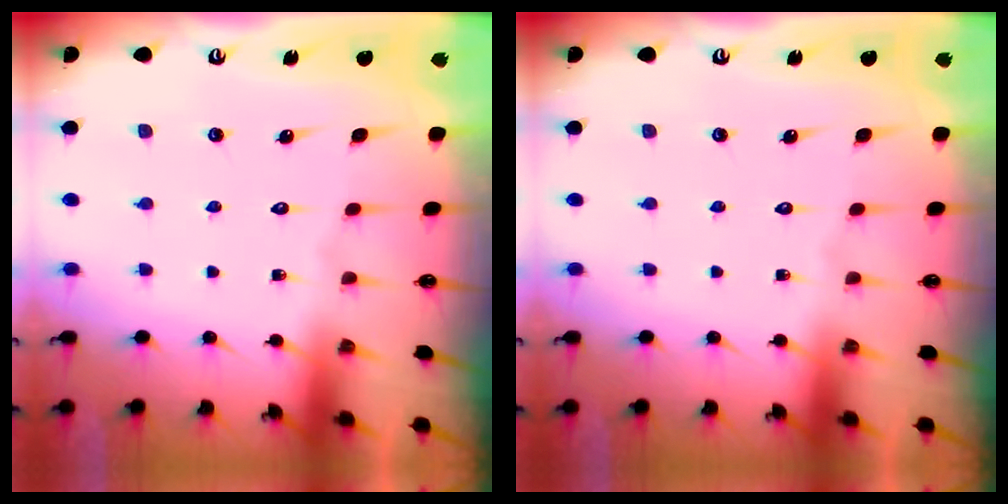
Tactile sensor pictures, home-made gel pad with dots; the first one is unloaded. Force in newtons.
{"total": 0.0}